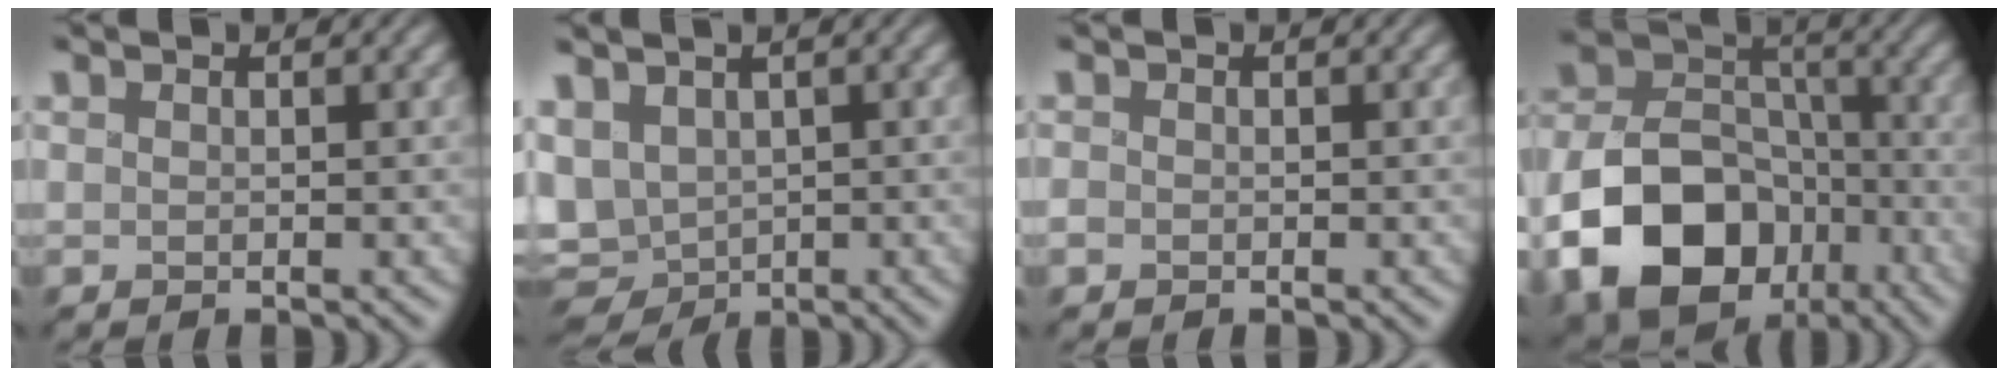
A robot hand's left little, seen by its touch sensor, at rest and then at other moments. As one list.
[{"total": 6.4, "force": [-0.4, 4.7, 4.3], "torque": [-0.089, -0.012, 0.006]}, {"total": 0.6, "force": [-0.3, 0.5, 0.1], "torque": [-0.002, -0.001, -0.005]}, {"total": 17.4, "force": [-8.4, 12.7, 8.4], "torque": [-0.159, -0.040, -0.160]}]